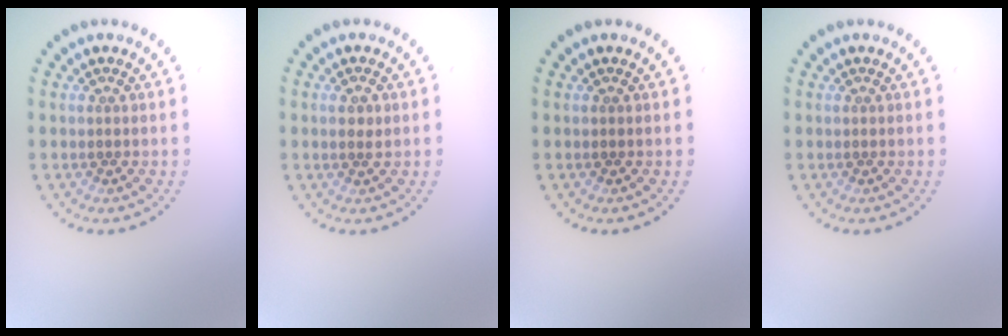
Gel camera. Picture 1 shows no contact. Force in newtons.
{"total": 1.3, "press": 1.3, "slide": 0.4}
{"total": 0.0}
{"total": 0.0}